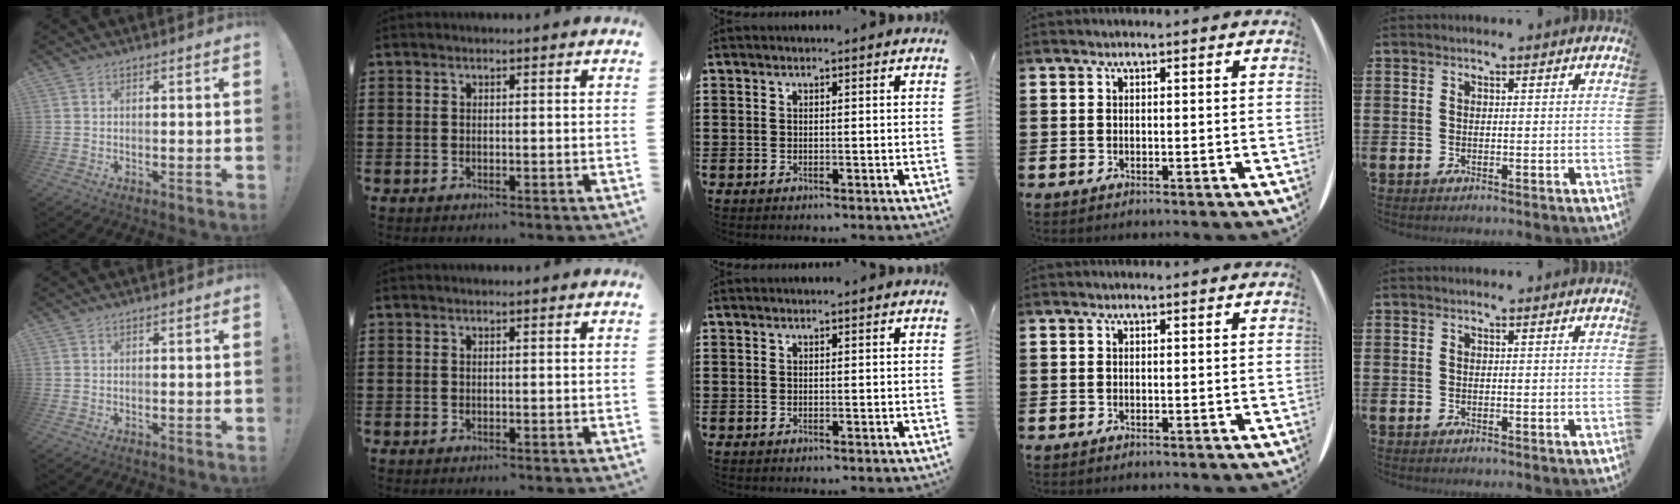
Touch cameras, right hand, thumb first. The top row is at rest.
{}